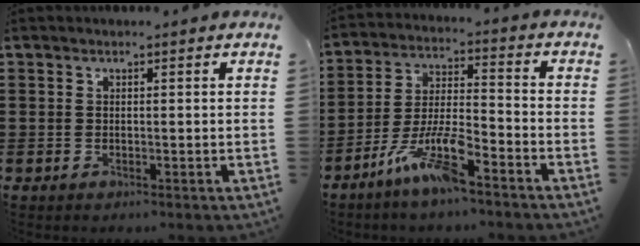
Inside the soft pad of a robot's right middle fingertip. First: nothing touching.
{"total": 9.0, "force": [-6.3, 1.6, 6.2], "torque": [-0.139, -0.005, -0.120]}